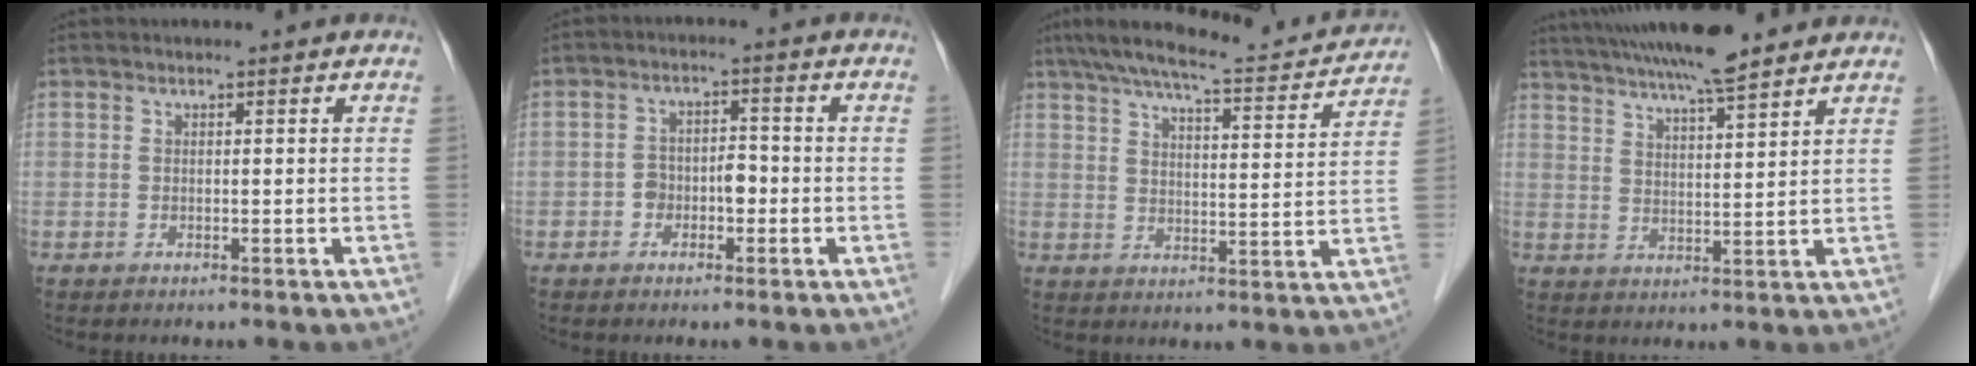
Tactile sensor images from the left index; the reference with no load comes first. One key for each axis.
{"total": 3.7, "fx": -1.2, "fy": 2.3, "fz": 2.6, "tx": -0.044, "ty": 0.018, "tz": -0.021}
{"total": 16.3, "fx": 14.9, "fy": 1.4, "fz": 6.6, "tx": -0.109, "ty": 0.007, "tz": 0.206}
{"total": 14.0, "fx": 12.2, "fy": 0.7, "fz": 6.8, "tx": -0.121, "ty": 0.028, "tz": 0.190}